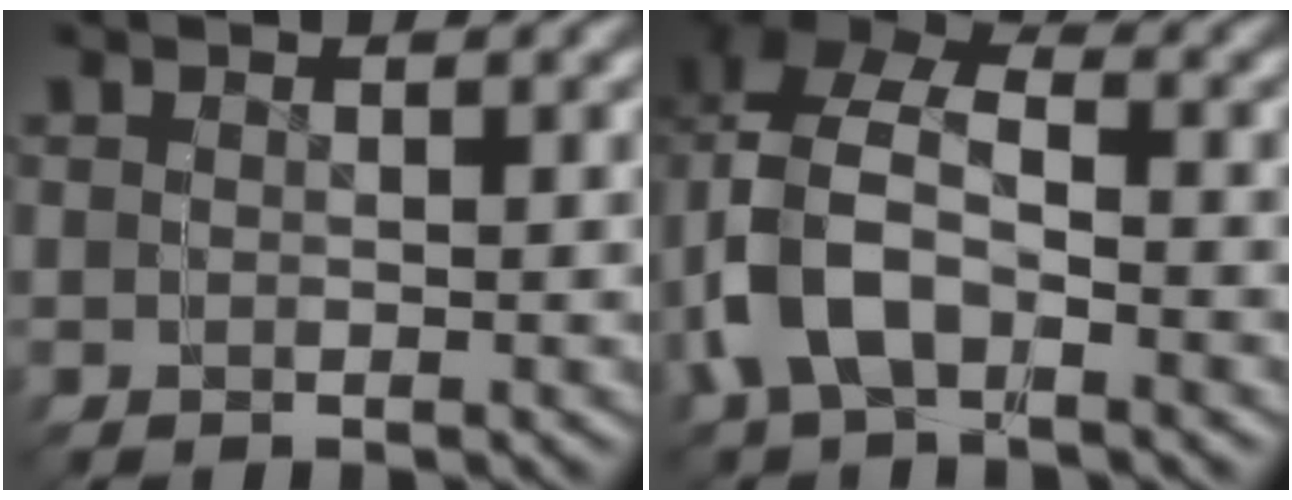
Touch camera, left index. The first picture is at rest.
{"total": 11.2, "force": [-1.2, 9.5, 5.8], "torque": [-0.134, -0.014, -0.029]}